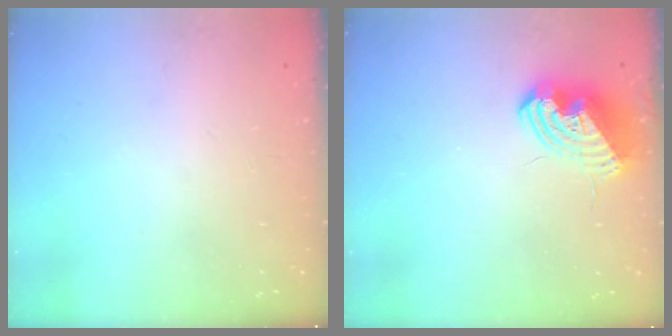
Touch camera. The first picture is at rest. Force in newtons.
{"total": 11.0, "press": 10.9, "slide": 1.5}